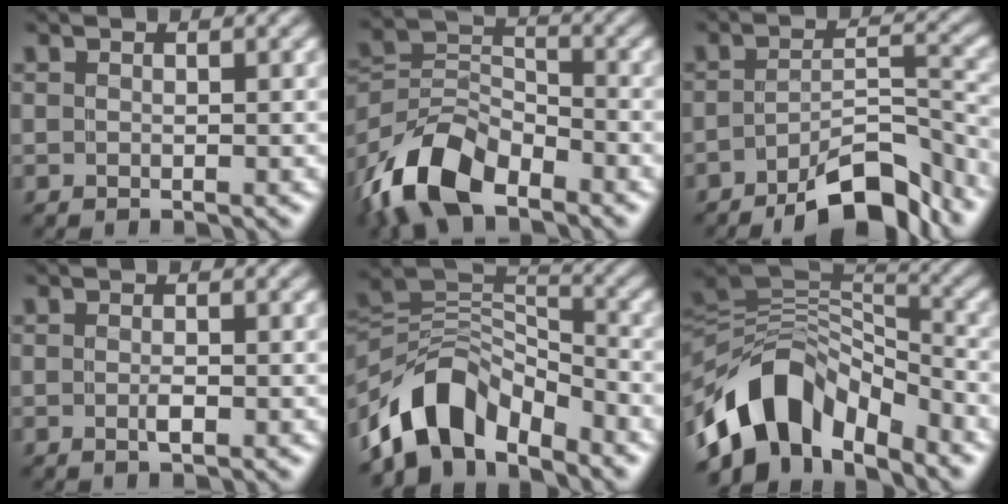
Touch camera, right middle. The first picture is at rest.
{"total": 9.0, "force": [-6.3, 4.5, 4.6], "torque": [-0.096, 0.003, -0.134]}
{"total": 8.0, "force": [-5.8, 2.2, 5.1], "torque": [-0.071, 0.008, -0.095]}
{"total": 0.8, "force": [-0.3, 0.2, 0.7], "torque": [-0.017, -0.001, -0.005]}
{"total": 8.5, "force": [-6.0, 4.5, 4.1], "torque": [-0.059, 0.009, -0.118]}
{"total": 10.1, "force": [-6.0, 5.8, 5.6], "torque": [-0.088, 0.010, -0.112]}